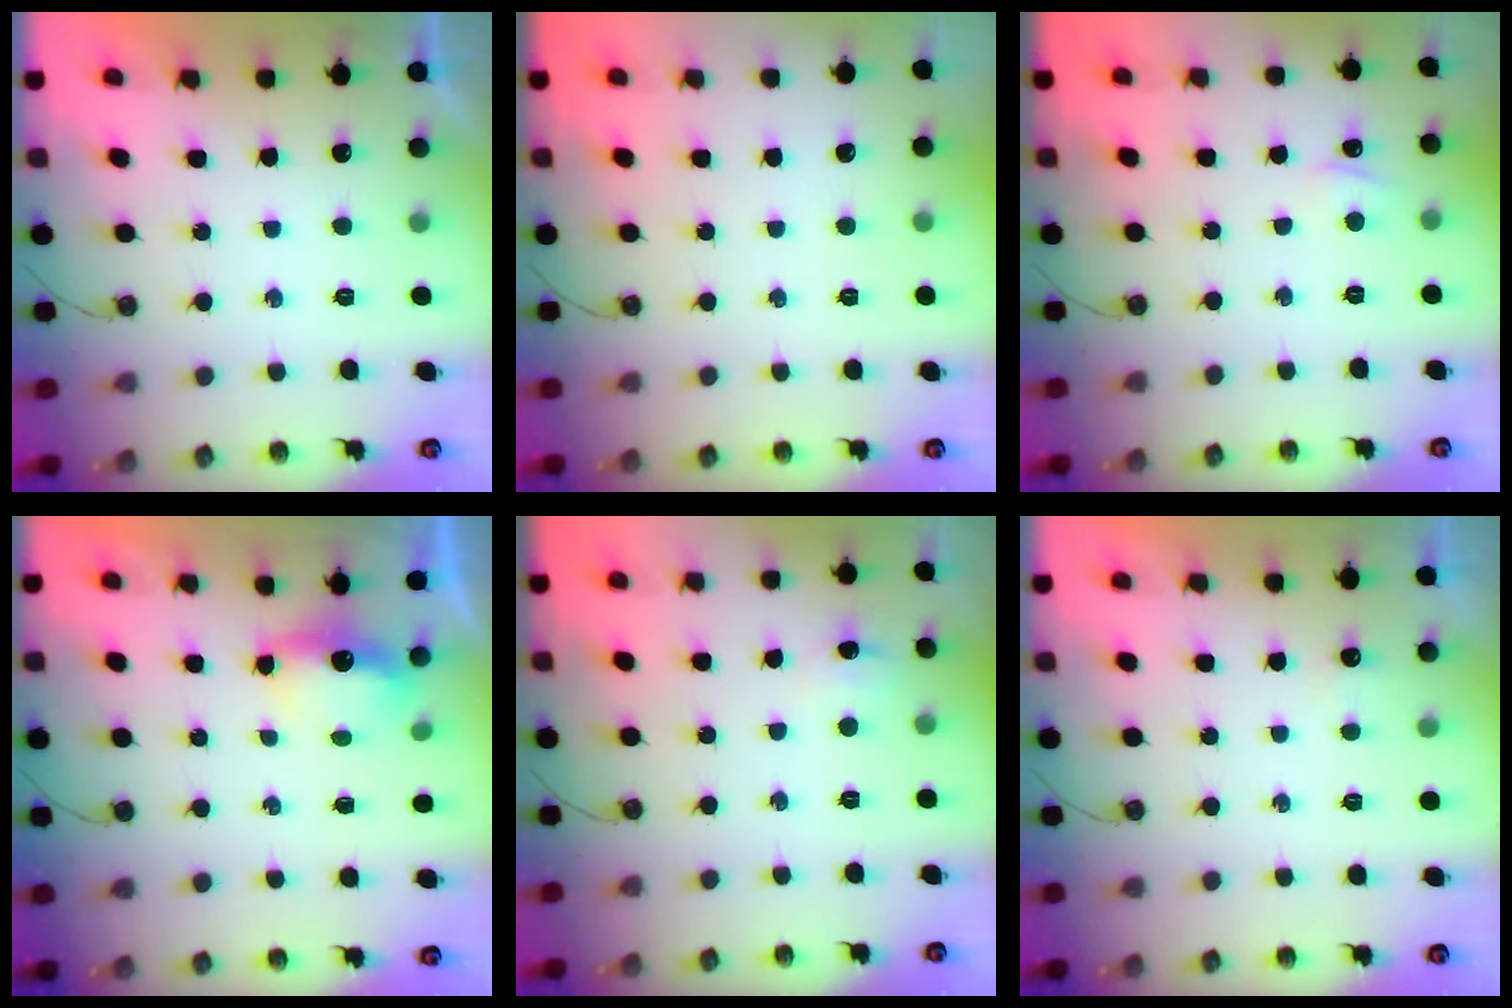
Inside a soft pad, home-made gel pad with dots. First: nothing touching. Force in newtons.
{"total": 0.0}
{"total": 3.1, "press": 3.0, "slide": 0.4}
{"total": 4.2, "press": 4.2, "slide": 0.5}
{"total": 3.9, "press": 3.9, "slide": 0.5}
{"total": 1.9, "press": 1.9, "slide": 0.3}